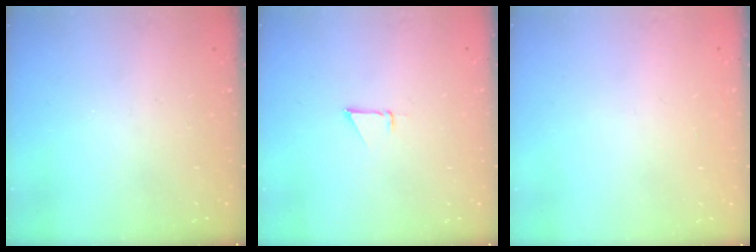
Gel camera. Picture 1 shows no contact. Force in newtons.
{"total": 1.9, "press": 1.9, "slide": 0.0}
{"total": 0.9, "press": 0.9, "slide": 0.0}